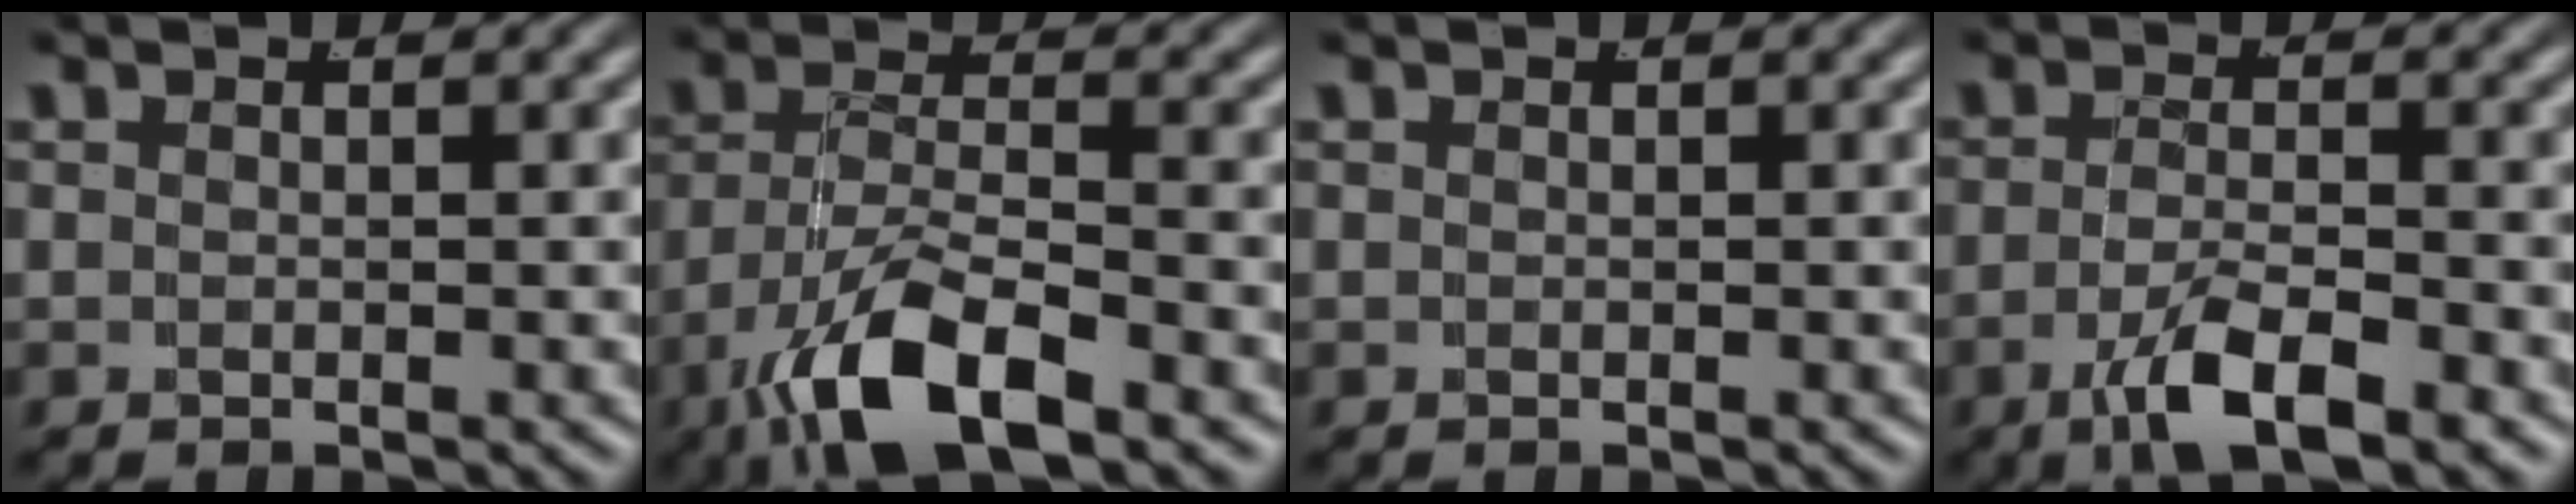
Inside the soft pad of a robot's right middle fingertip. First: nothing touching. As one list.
[{"total": 7.2, "force": [-3.5, 2.6, 5.7], "torque": [-0.113, -0.026, -0.045]}, {"total": 0.0}, {"total": 5.0, "force": [-3.0, 1.2, 3.9], "torque": [-0.068, -0.017, -0.041]}]